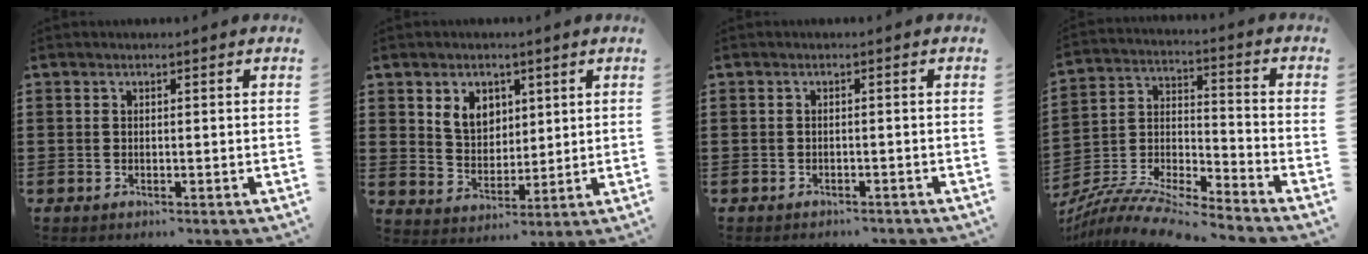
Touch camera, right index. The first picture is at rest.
{"total": 5.6, "force": [2.6, 4.4, 2.4], "torque": [-0.066, 0.014, 0.049]}
{"total": 1.1, "force": [-1.0, 0.2, -0.1], "torque": [-0.002, 0.000, -0.023]}
{"total": 8.8, "force": [-8.5, 0.5, 2.3], "torque": [-0.054, -0.001, -0.175]}